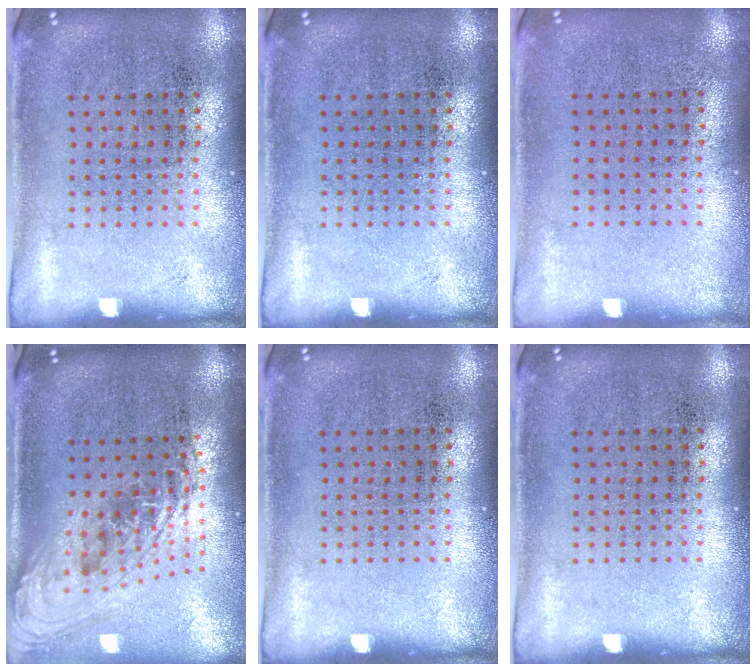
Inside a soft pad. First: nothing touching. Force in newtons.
{"total": 0.0}
{"total": 0.0}
{"total": 2.3, "press": 1.7, "slide": 1.6}
{"total": 0.0}
{"total": 0.0}